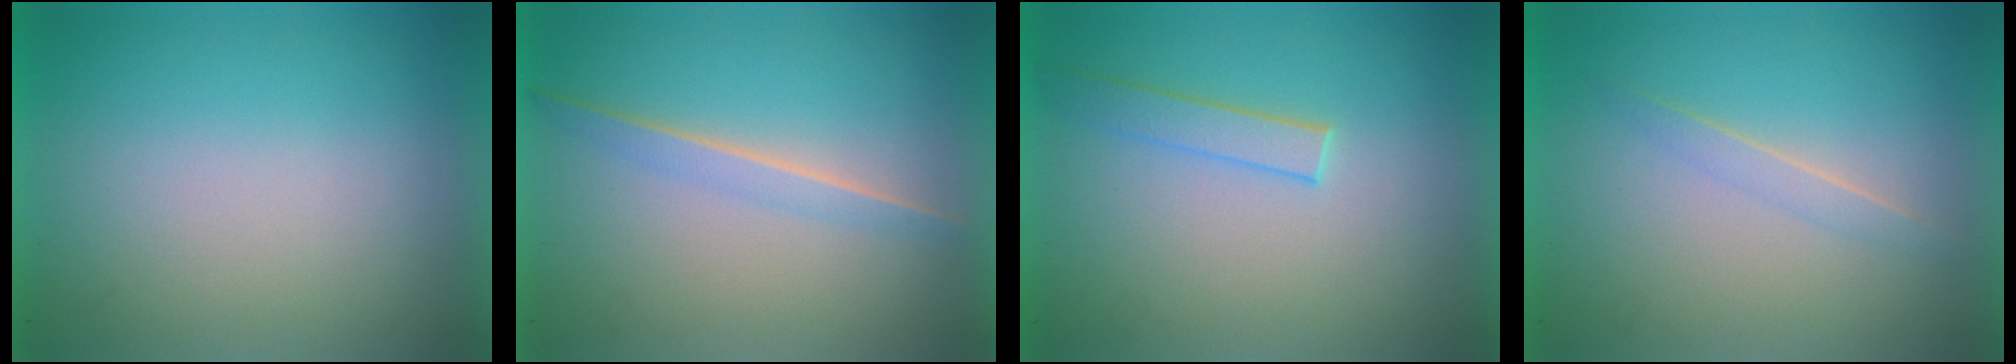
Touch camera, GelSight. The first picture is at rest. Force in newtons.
{"total": 1.3}
{"total": 1.5}
{"total": 1.1}